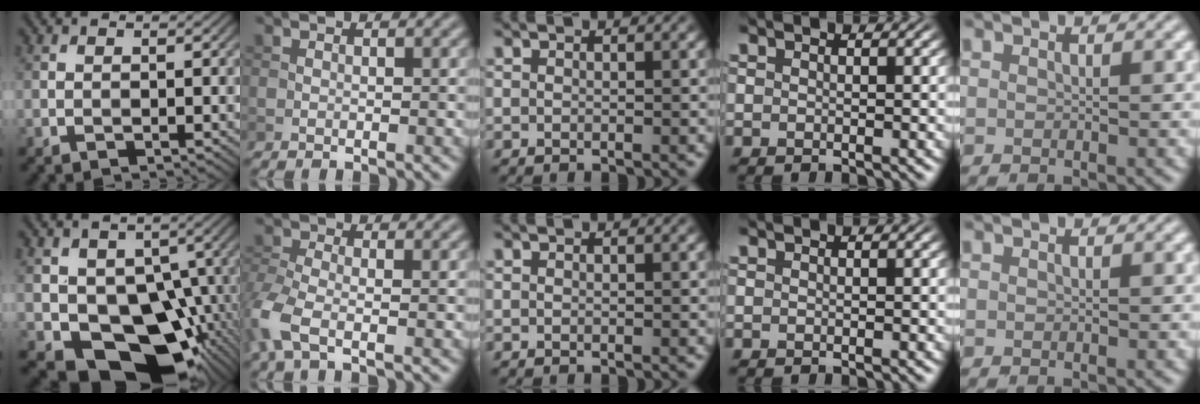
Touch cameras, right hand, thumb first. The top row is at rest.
{"thumb": {"total": 13.1, "force": [-3.4, 9.1, 8.8], "torque": [-0.138, -0.030, -0.054]}, "index": {"total": 4.8, "force": [-2.4, 2.0, 3.7], "torque": [-0.102, -0.013, -0.061]}}